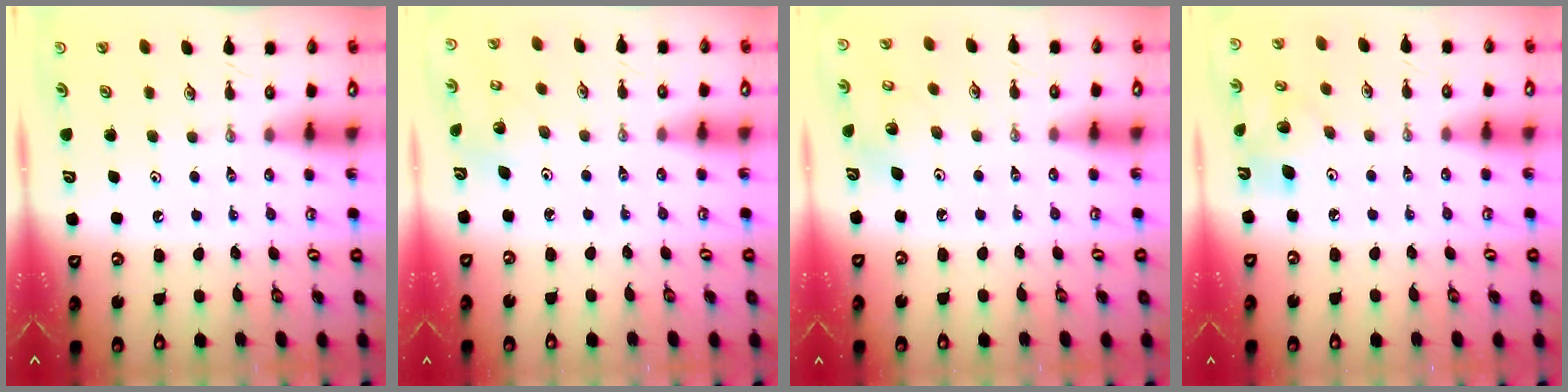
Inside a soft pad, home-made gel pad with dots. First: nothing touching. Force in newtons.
{"total": 2.2, "press": 2.2, "slide": 0.2}
{"total": 3.8, "press": 3.6, "slide": 1.3}
{"total": 8.8, "press": 8.6, "slide": 1.7}